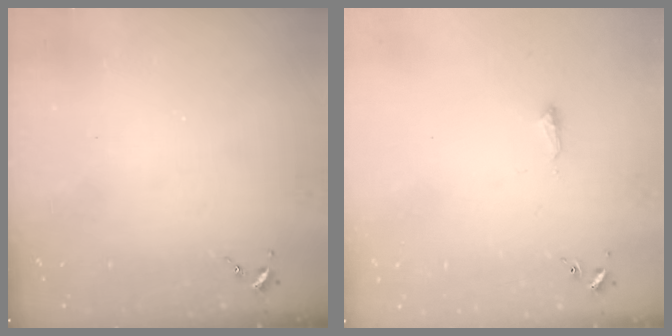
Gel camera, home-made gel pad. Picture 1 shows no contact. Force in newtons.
{"total": 6.5, "press": 6.5, "slide": 0.6}